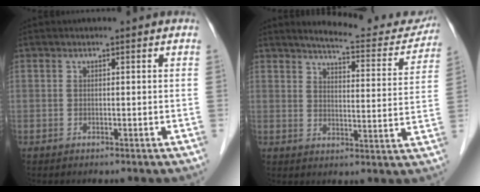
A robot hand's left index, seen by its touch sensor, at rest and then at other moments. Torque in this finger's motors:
{"motor_torque": [0.52, -0.71, 0.00, -0.02]}